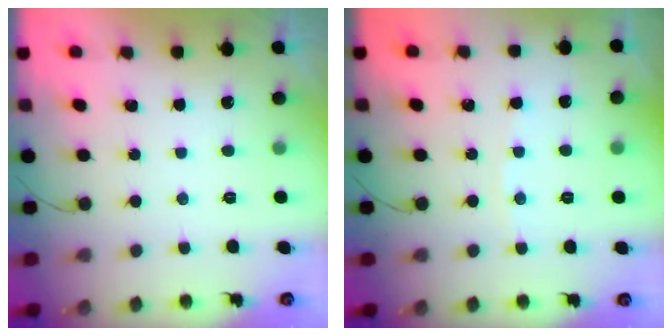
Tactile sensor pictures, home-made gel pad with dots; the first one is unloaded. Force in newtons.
{"total": 1.5, "press": 1.5, "slide": 0.2}